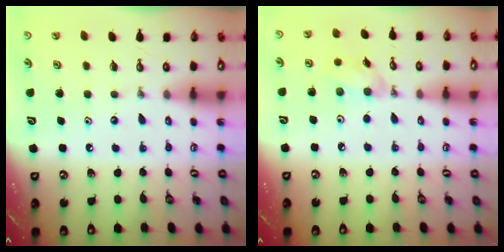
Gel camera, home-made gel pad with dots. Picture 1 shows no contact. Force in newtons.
{"total": 7.2, "press": 7.1, "slide": 0.6}